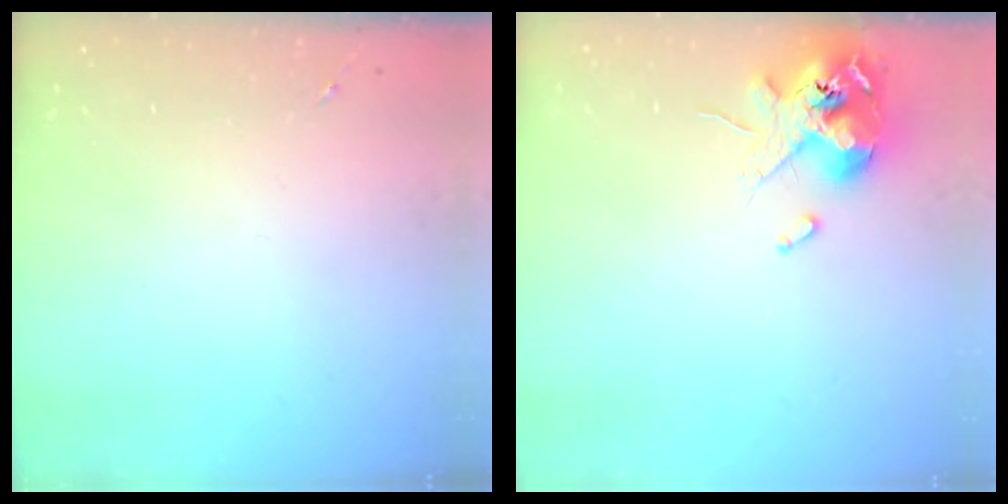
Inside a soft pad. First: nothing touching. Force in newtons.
{"total": 12.4, "press": 12.2, "slide": 2.2}